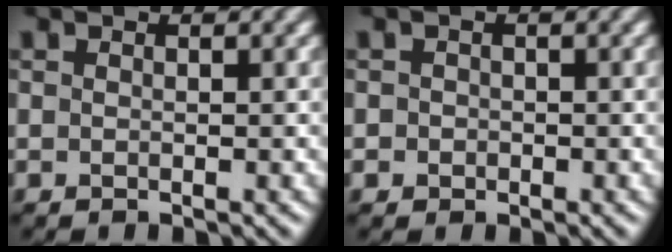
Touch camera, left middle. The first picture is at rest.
{"total": 0.9, "force": [-0.5, 0.8, -0.1], "torque": [0.015, -0.001, -0.009]}